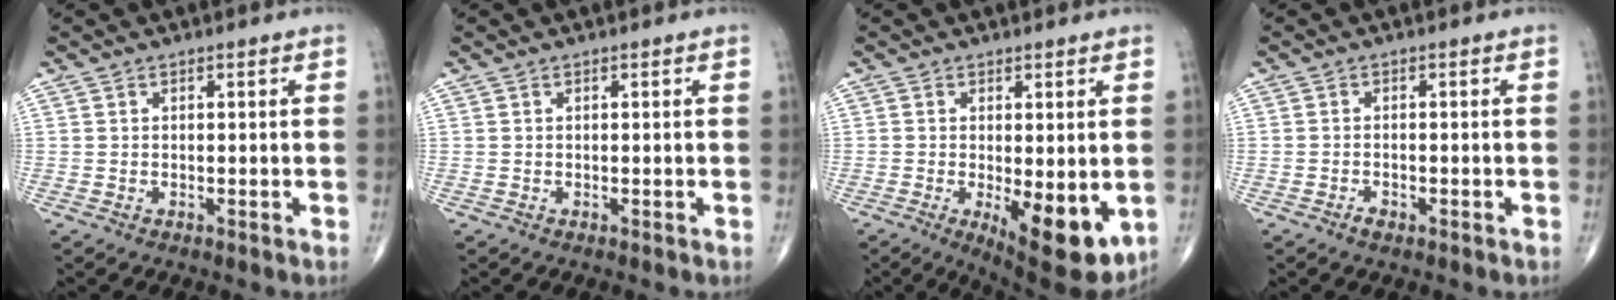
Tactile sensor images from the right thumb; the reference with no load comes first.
{"total": 0.0}
{"total": 11.9, "force": [-2.7, 4.5, 10.7], "torque": [-0.141, -0.024, -0.025]}
{"total": 1.5, "force": [-1.0, 0.7, 0.9], "torque": [-0.018, 0.003, -0.018]}